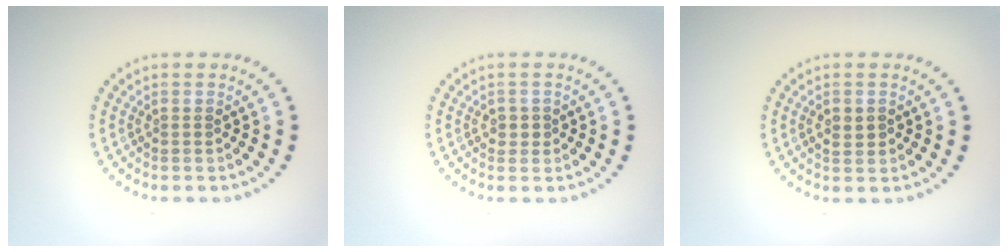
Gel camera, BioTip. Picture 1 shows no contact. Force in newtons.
{"total": 1.0, "press": 0.9, "slide": 0.5}
{"total": 1.6, "press": 1.6, "slide": 0.2}